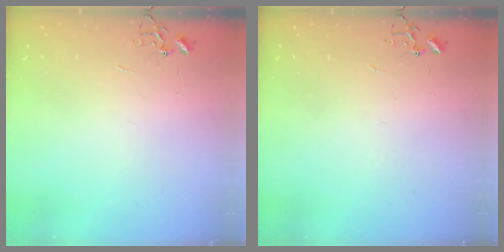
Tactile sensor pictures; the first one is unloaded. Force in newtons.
{"total": 0.0}